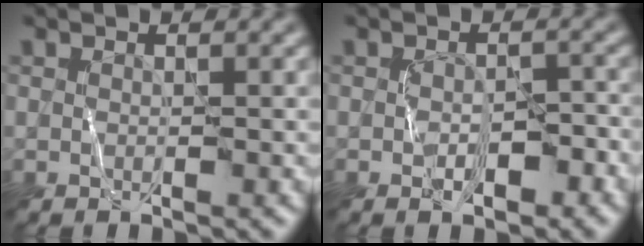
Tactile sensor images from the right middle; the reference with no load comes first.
{"total": 2.8, "force": [-1.2, 1.6, 1.9], "torque": [-0.027, -0.001, -0.018]}